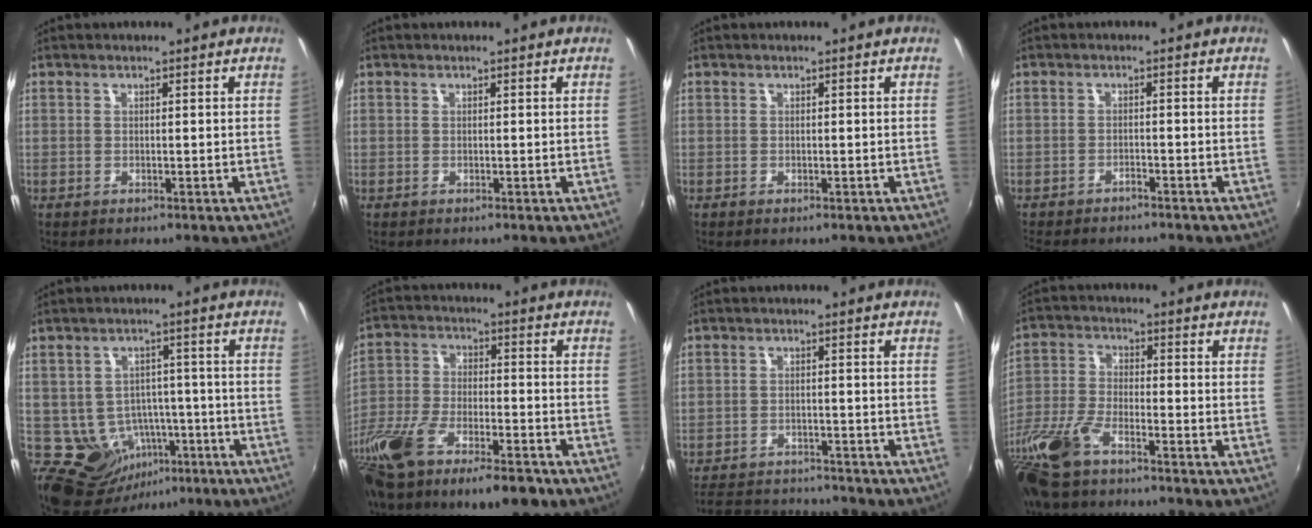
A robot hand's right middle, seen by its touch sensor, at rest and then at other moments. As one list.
[{"total": 0.0}, {"total": 0.0}, {"total": 3.8, "force": [-3.5, 0.8, 1.3], "torque": [-0.039, -0.015, -0.057]}, {"total": 10.8, "force": [-3.7, 9.3, 4.0], "torque": [-0.087, 0.019, -0.025]}, {"total": 18.8, "force": [-13.2, 5.7, 12.1], "torque": [-0.263, -0.053, -0.236]}, {"total": 9.8, "force": [-9.2, 2.3, 2.5], "torque": [-0.073, 0.006, -0.142]}, {"total": 13.2, "force": [-9.6, 4.1, 8.1], "torque": [-0.189, -0.025, -0.197]}]